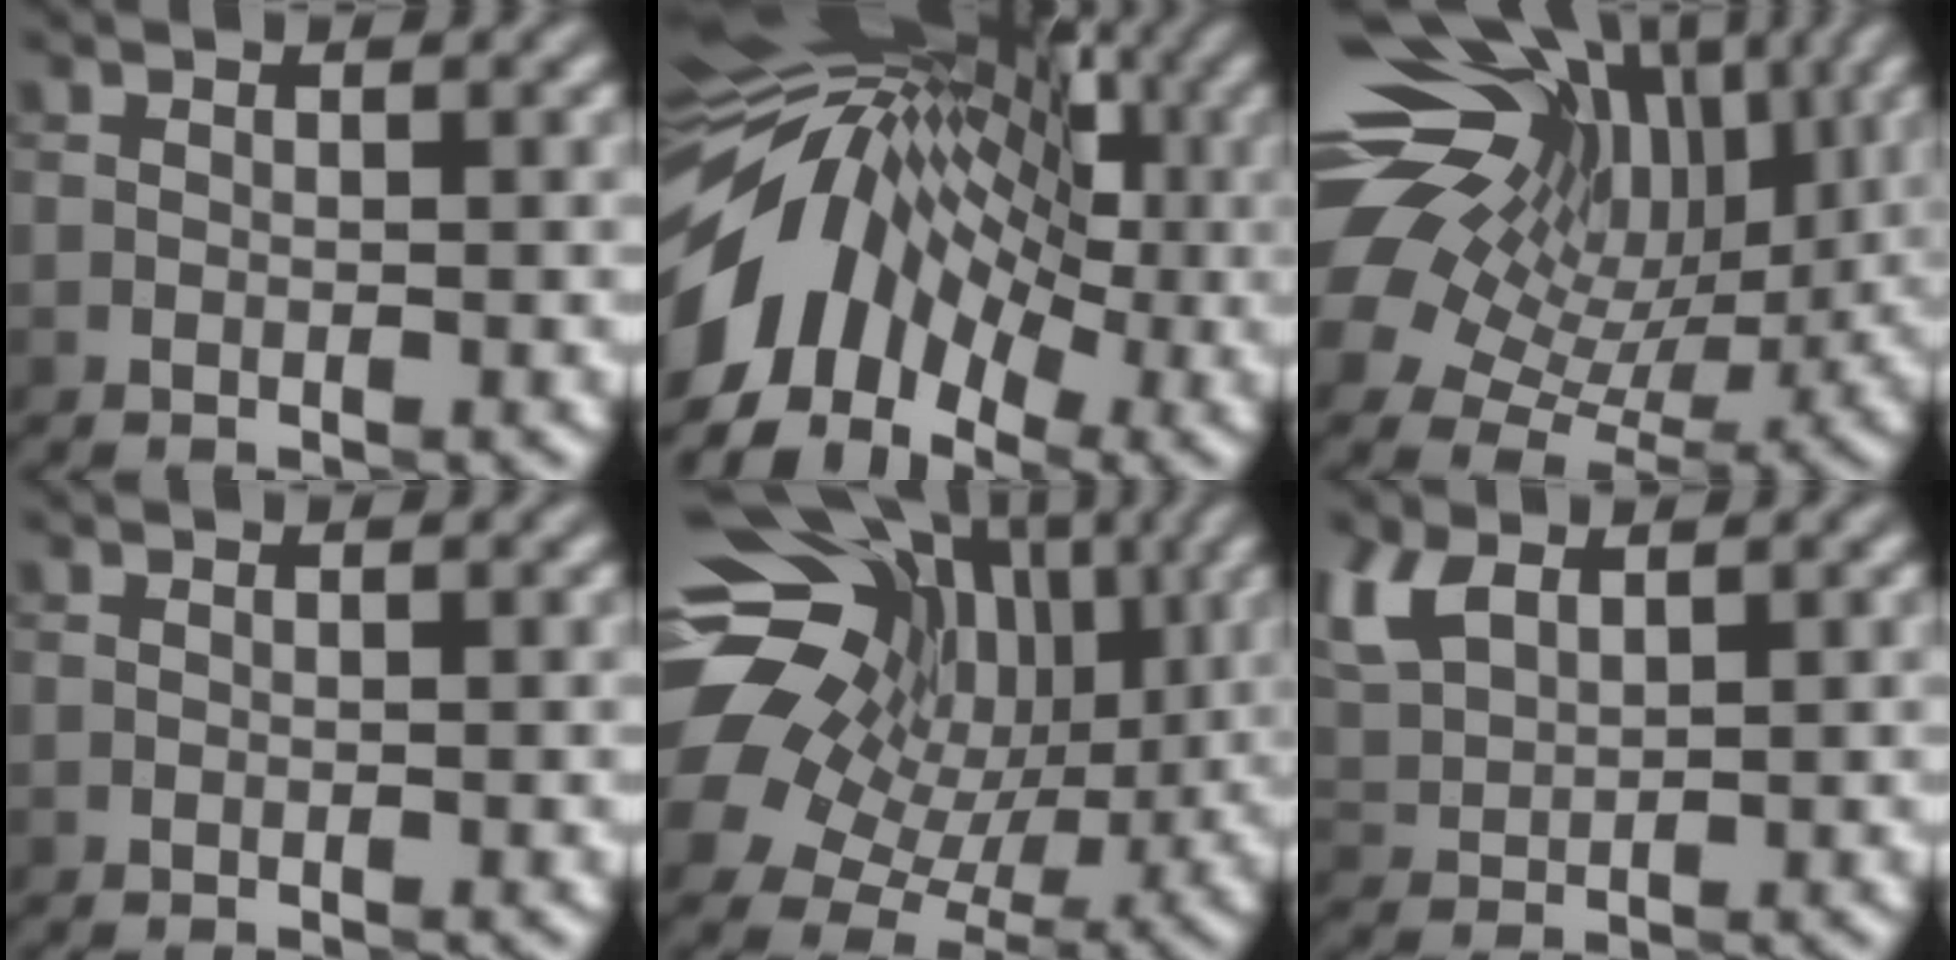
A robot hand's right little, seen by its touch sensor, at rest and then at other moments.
{"total": 12.5, "force": [-2.0, 8.1, 9.3], "torque": [-0.160, 0.036, -0.050]}
{"total": 16.5, "force": [6.0, 10.7, 11.1], "torque": [-0.227, 0.041, 0.105]}
{"total": 0.0}
{"total": 16.3, "force": [4.1, 12.8, 9.3], "torque": [-0.207, 0.040, 0.076]}
{"total": 4.6, "force": [2.4, 2.7, 2.8], "torque": [-0.082, 0.010, 0.050]}